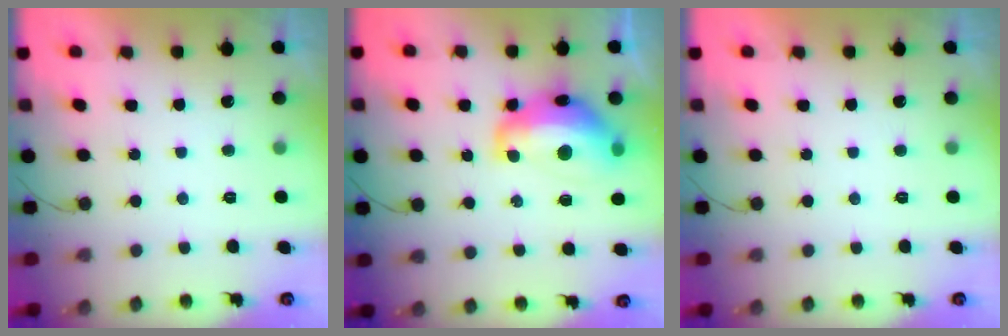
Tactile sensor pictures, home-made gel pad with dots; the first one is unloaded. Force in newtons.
{"total": 15.3, "press": 15.2, "slide": 1.3}
{"total": 0.0}